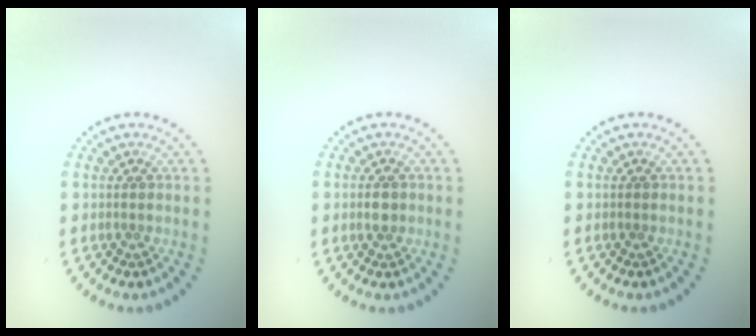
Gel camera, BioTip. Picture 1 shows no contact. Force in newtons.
{"total": 1.5, "press": 1.5, "slide": 0.2}
{"total": 0.0}